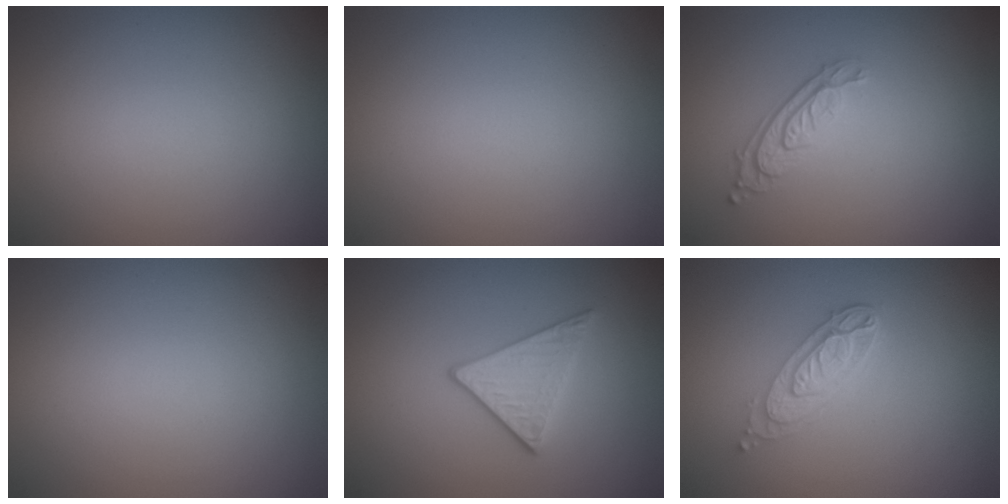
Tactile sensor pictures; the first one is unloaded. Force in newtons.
{"total": 0.0}
{"total": 3.0, "press": 2.2, "slide": 2.0}
{"total": 0.0}
{"total": 2.8, "press": 2.6, "slide": 1.0}
{"total": 3.9, "press": 3.0, "slide": 2.5}